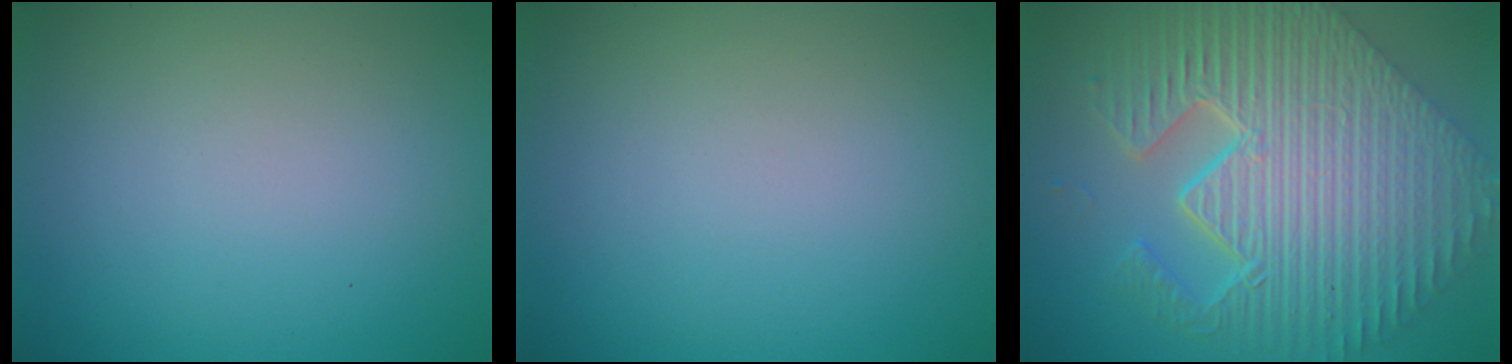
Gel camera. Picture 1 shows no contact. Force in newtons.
{"total": 0.0}
{"total": 11.5, "press": 7.7, "slide": 8.5}